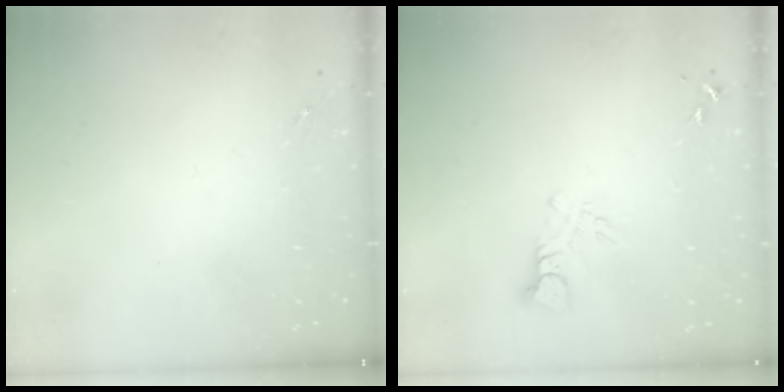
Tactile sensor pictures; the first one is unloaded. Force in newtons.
{"total": 3.9, "press": 3.9, "slide": 0.4}